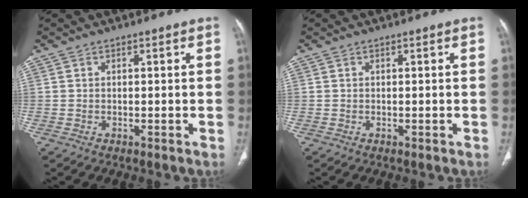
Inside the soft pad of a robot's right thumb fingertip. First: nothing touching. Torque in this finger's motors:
{"motor_torque": [-0.01, 0.00, 0.11, -0.10, 0.01]}